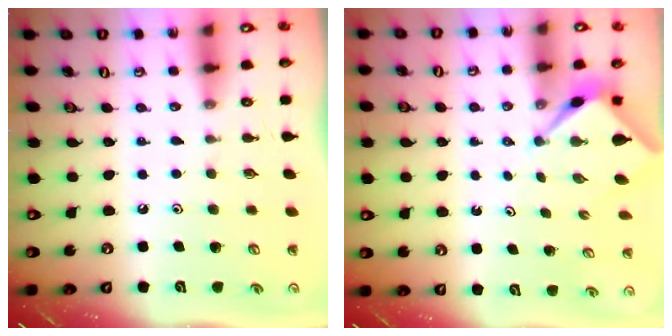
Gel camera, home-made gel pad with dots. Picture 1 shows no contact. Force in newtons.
{"total": 2.6, "press": 2.5, "slide": 0.2}